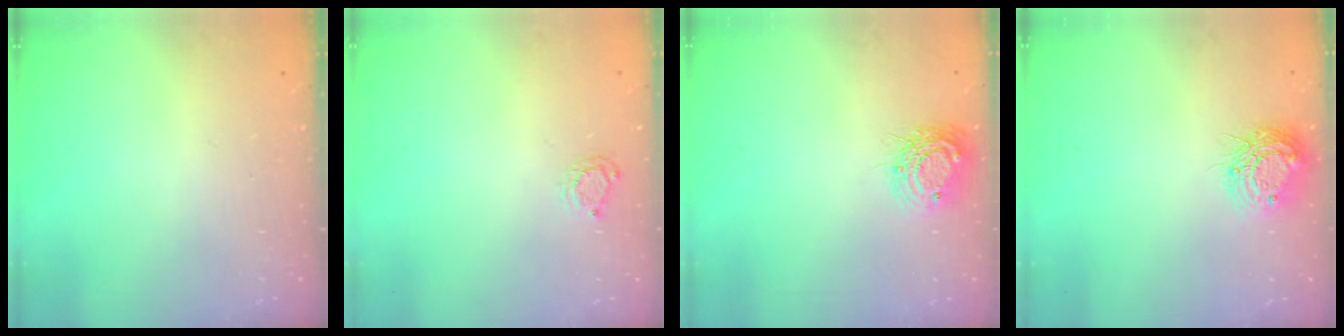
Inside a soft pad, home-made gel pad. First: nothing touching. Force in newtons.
{"total": 2.9, "press": 2.9, "slide": 0.3}
{"total": 9.4, "press": 9.4, "slide": 0.7}
{"total": 11.0, "press": 11.0, "slide": 1.0}